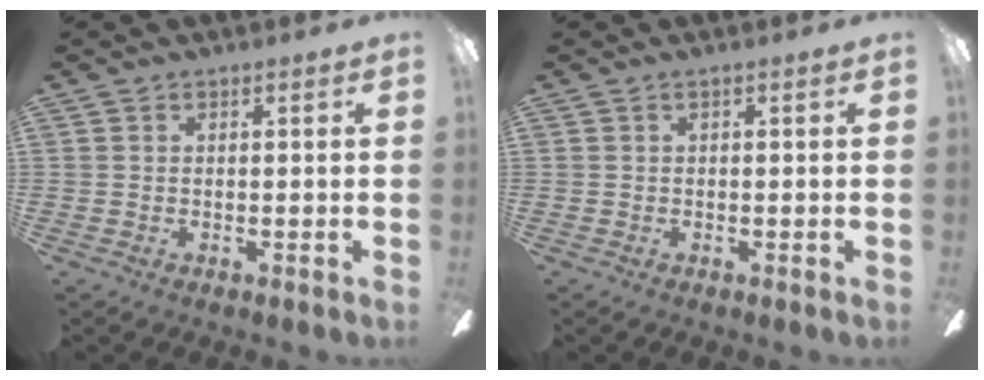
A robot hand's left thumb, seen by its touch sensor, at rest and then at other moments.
{"total": 0.0}